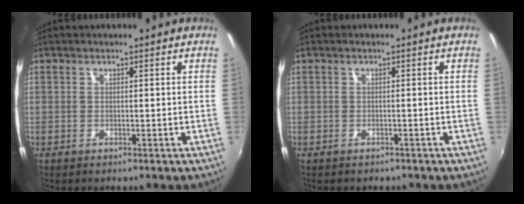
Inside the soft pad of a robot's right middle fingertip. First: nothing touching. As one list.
[{"total": 1.6, "force": [-1.2, 0.9, 0.4], "torque": [-0.012, -0.006, -0.015]}]